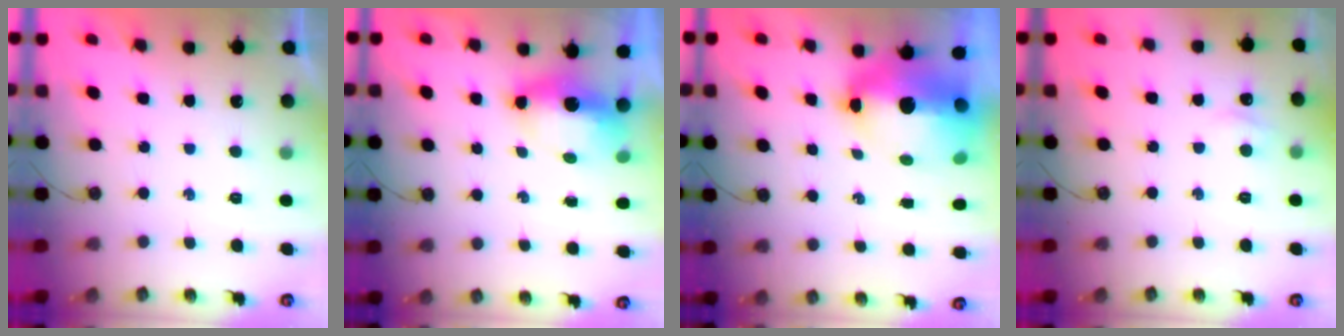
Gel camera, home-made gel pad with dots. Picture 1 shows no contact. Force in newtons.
{"total": 7.0, "press": 7.0, "slide": 0.8}
{"total": 15.2, "press": 13.3, "slide": 7.4}
{"total": 4.0, "press": 4.0, "slide": 0.6}